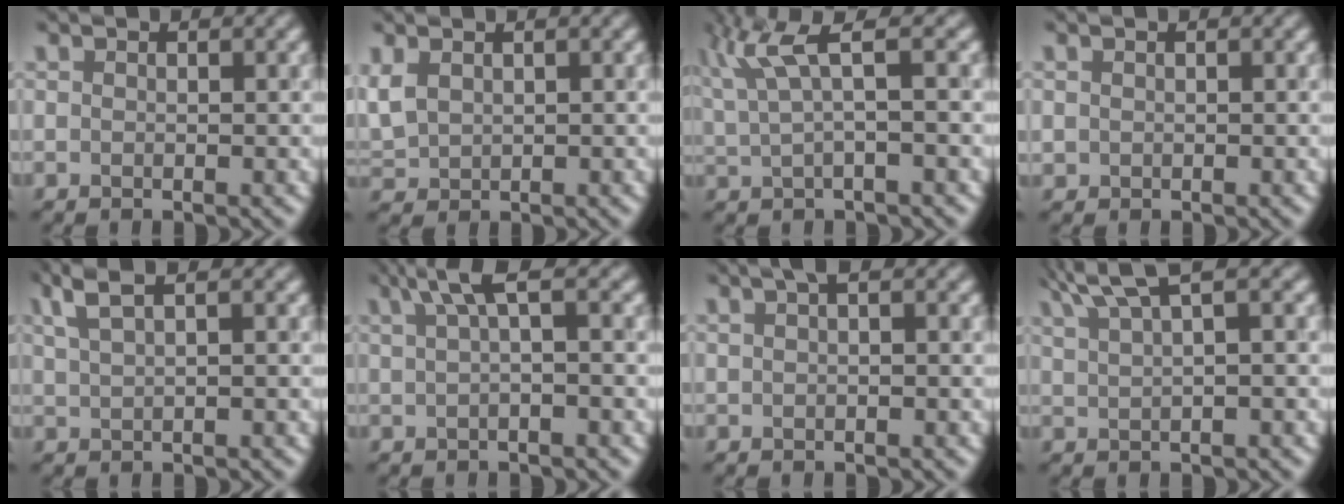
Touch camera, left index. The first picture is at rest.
{"total": 2.5, "force": [0.9, 1.9, 1.3], "torque": [-0.045, 0.005, 0.022]}
{"total": 4.1, "force": [2.1, 0.4, 3.6], "torque": [-0.077, 0.014, 0.046]}
{"total": 0.7, "force": [0.0, 0.7, 0.0], "torque": [0.006, -0.003, -0.002]}
{"total": 2.8, "force": [1.8, 0.6, 2.0], "torque": [-0.033, 0.012, 0.033]}
{"total": 2.6, "force": [1.0, 0.3, 2.4], "torque": [-0.042, 0.009, 0.017]}
{"total": 0.8, "force": [0.4, -0.1, 0.7], "torque": [-0.013, 0.005, 0.007]}
{"total": 4.0, "force": [2.9, 0.6, 2.8], "torque": [-0.040, 0.018, 0.051]}